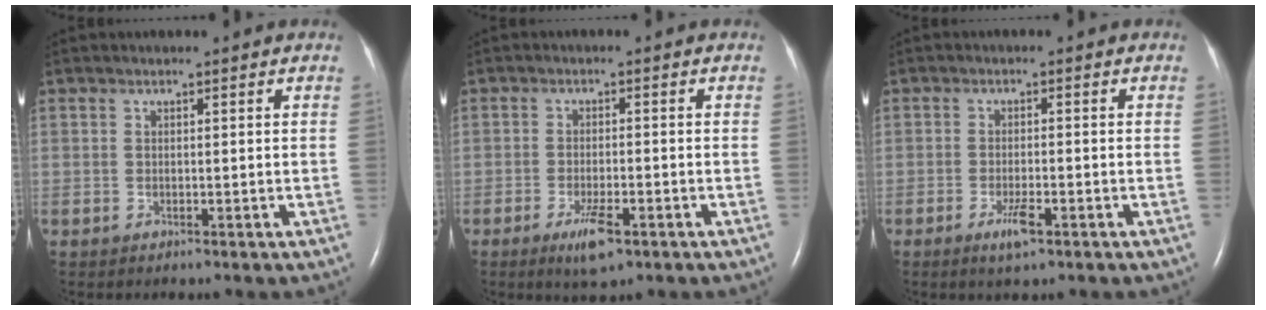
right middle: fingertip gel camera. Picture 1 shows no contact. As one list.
[{"total": 4.7, "force": [-2.7, 1.0, 3.7], "torque": [-0.072, -0.006, -0.042]}, {"total": 3.1, "force": [-1.8, 0.5, 2.5], "torque": [-0.050, -0.004, -0.031]}]